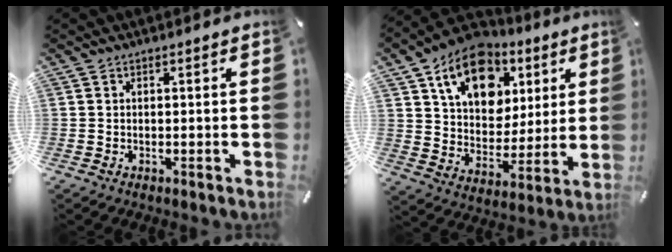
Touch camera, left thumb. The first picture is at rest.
{"total": 16.5, "force": [8.5, 11.7, 7.9], "torque": [-0.131, -0.033, 0.154]}